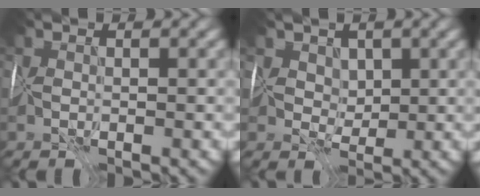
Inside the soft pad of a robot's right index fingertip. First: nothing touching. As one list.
[{"total": 3.8, "force": [2.6, 2.4, 1.3], "torque": [-0.014, 0.020, 0.049]}]